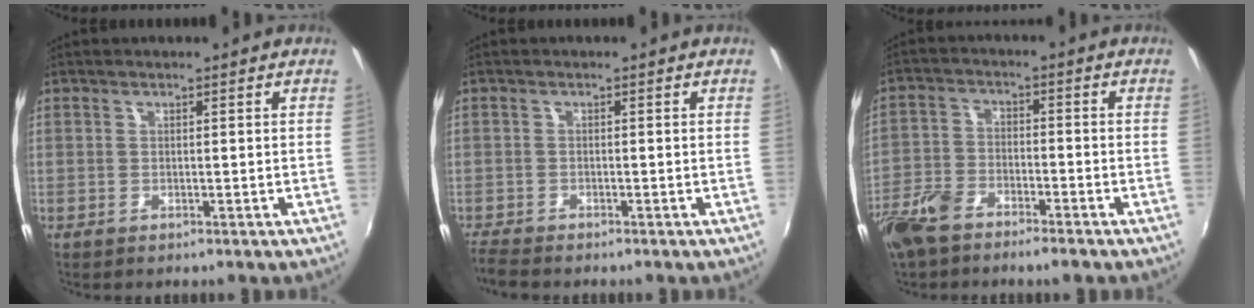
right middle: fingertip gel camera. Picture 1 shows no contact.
{"total": 3.2, "force": [-3.0, 0.3, 0.9], "torque": [-0.030, -0.019, -0.061]}
{"total": 9.0, "force": [-6.9, 3.2, 4.9], "torque": [-0.121, -0.009, -0.135]}